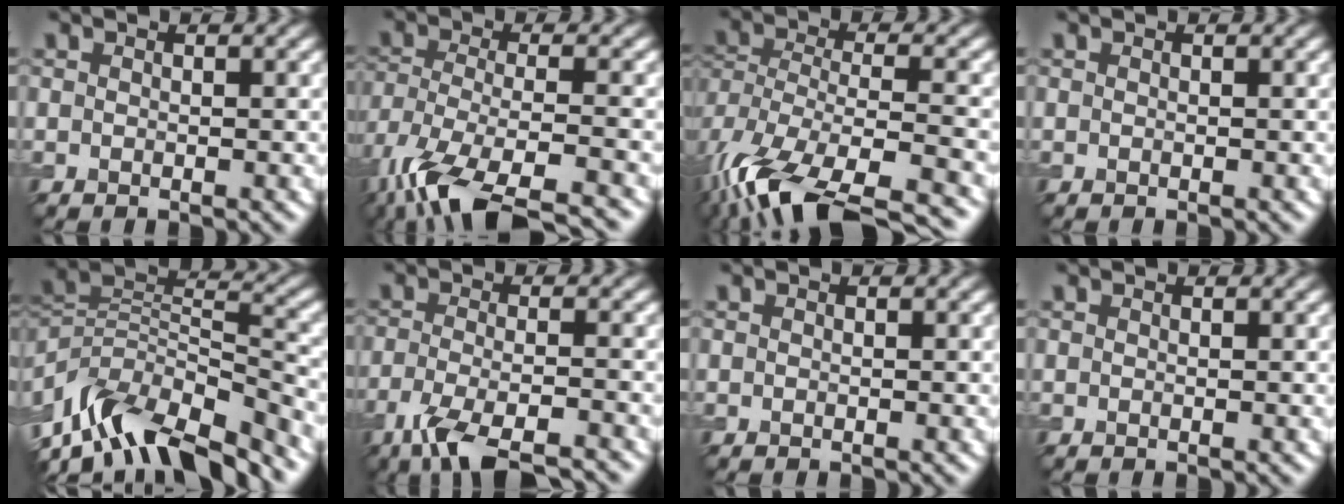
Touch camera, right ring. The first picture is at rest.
{"total": 10.7, "force": [-7.8, 3.1, 6.6], "torque": [-0.138, -0.032, -0.135]}
{"total": 15.1, "force": [-10.6, 6.4, 8.8], "torque": [-0.186, -0.041, -0.144]}
{"total": 0.0}
{"total": 11.8, "force": [-8.0, 5.2, 7.0], "torque": [-0.134, 0.029, -0.151]}
{"total": 6.2, "force": [-4.6, 1.3, 4.0], "torque": [-0.074, -0.010, -0.086]}
{"total": 0.0}
{"total": 0.0}